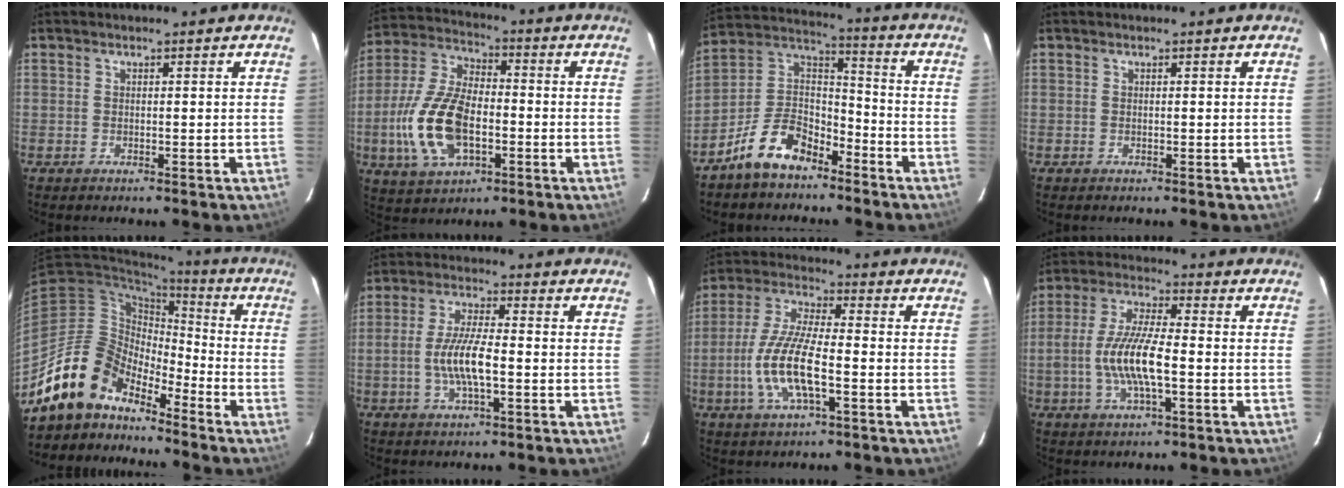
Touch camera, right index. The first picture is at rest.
{"total": 16.4, "force": [-4.0, 8.6, 13.4], "torque": [-0.295, 0.002, -0.071]}
{"total": 12.6, "force": [-8.4, 6.6, 6.7], "torque": [-0.149, 0.043, -0.150]}
{"total": 0.0}
{"total": 13.1, "force": [-10.9, 6.3, 3.6], "torque": [-0.076, 0.029, -0.206]}
{"total": 8.7, "force": [-1.8, 2.3, 8.2], "torque": [-0.167, 0.002, -0.036]}
{"total": 12.9, "force": [-3.5, 3.7, 11.8], "torque": [-0.248, -0.006, -0.069]}
{"total": 11.8, "force": [-2.4, 3.1, 11.1], "torque": [-0.228, 0.001, -0.048]}